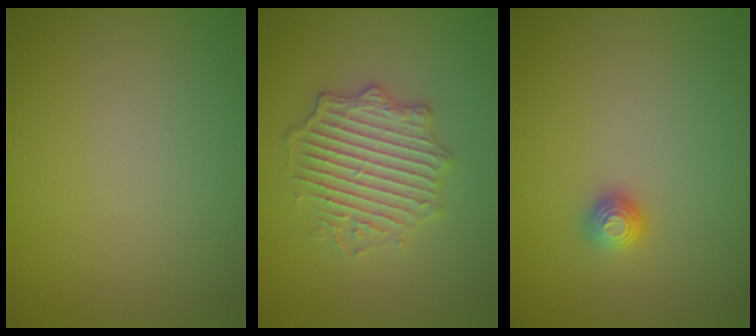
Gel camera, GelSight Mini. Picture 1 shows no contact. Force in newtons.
{"total": 4.3, "press": 4.1, "slide": 1.2}
{"total": 1.1, "press": 1.0, "slide": 0.3}